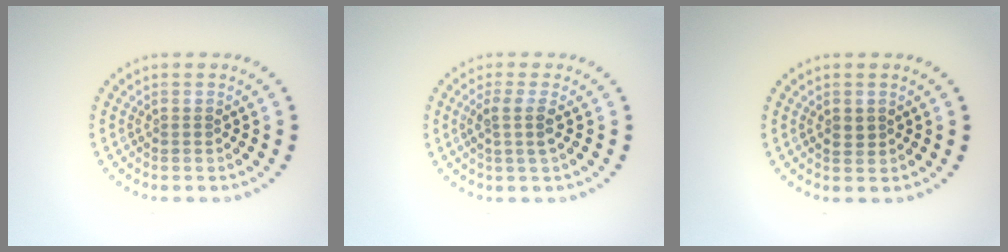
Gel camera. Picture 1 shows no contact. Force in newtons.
{"total": 2.0, "press": 1.5, "slide": 1.2}
{"total": 1.2, "press": 1.2, "slide": 0.2}